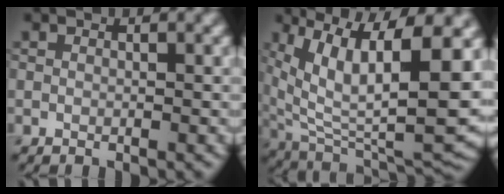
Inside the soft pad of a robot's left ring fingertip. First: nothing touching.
{"total": 13.6, "force": [4.3, 5.4, 11.8], "torque": [-0.210, -0.007, 0.083]}